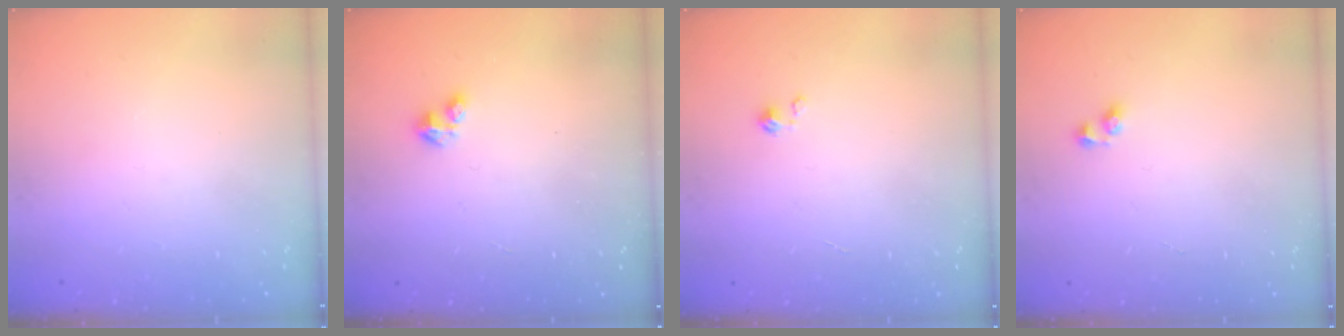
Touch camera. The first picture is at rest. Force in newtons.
{"total": 1.6, "press": 1.6, "slide": 0.4}
{"total": 0.0}
{"total": 2.7, "press": 2.6, "slide": 0.6}